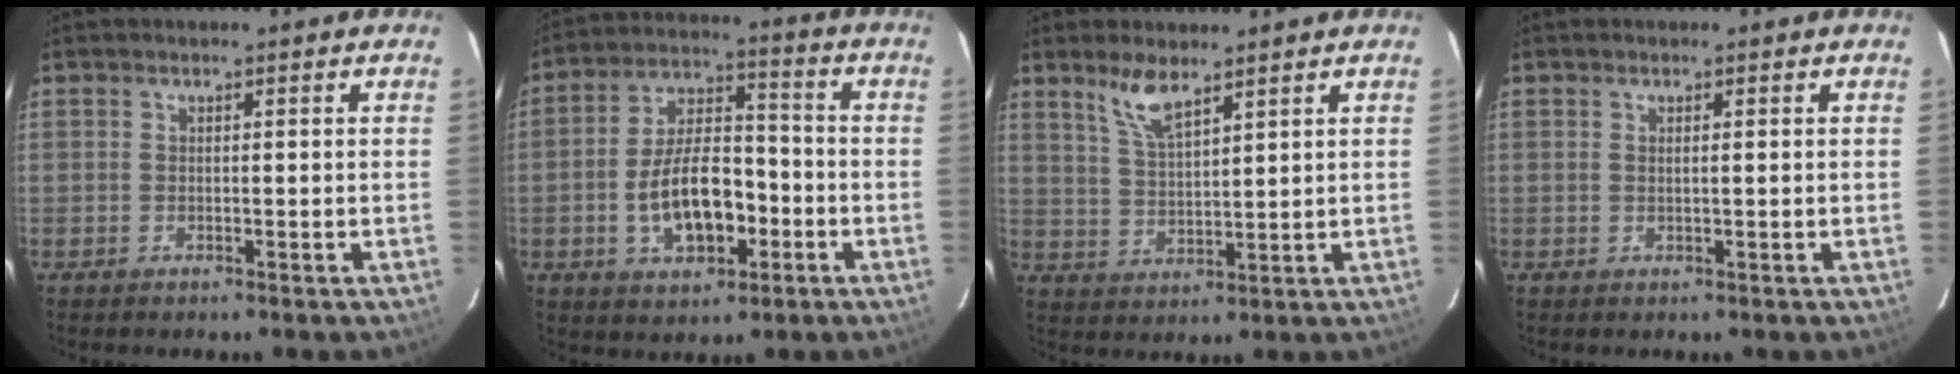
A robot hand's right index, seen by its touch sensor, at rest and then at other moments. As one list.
[{"total": 13.1, "force": [-3.8, 6.7, 10.6], "torque": [-0.205, 0.017, -0.053]}, {"total": 6.0, "force": [4.5, 1.5, 3.8], "torque": [-0.075, 0.000, 0.094]}, {"total": 0.7, "force": [0.2, -0.2, 0.7], "torque": [-0.013, 0.001, 0.003]}]